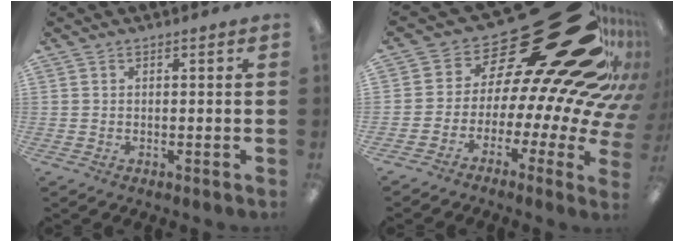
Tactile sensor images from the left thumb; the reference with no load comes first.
{"total": 31.6, "force": [17.2, 12.1, 23.5], "torque": [-0.287, -0.170, 0.330]}